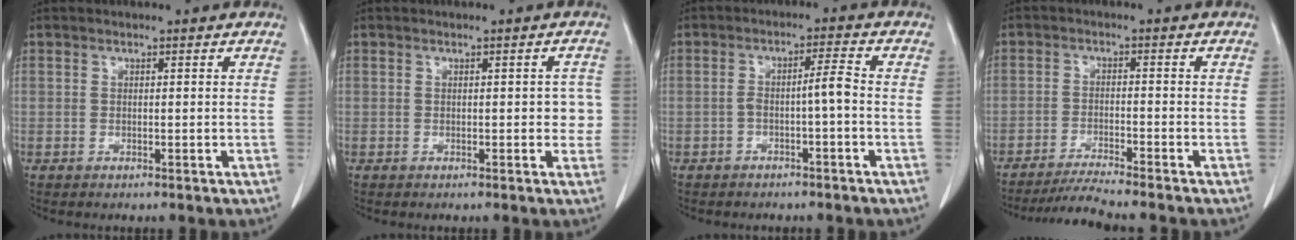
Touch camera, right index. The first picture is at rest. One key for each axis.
{"total": 2.4, "fx": -0.1, "fy": 1.4, "fz": 2.0, "tx": -0.005, "ty": 0.010, "tz": -0.003}
{"total": 3.5, "fx": -1.1, "fy": 0.1, "fz": 3.3, "tx": -0.057, "ty": 0.014, "tz": -0.017}
{"total": 6.4, "fx": -5.8, "fy": -1.4, "fz": 2.3, "tx": -0.033, "ty": -0.018, "tz": -0.098}